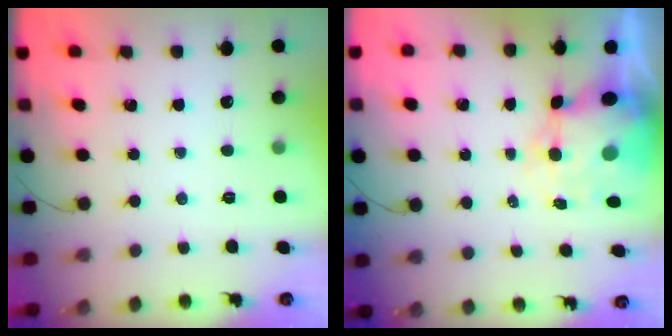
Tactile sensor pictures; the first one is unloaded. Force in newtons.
{"total": 9.3, "press": 9.0, "slide": 2.4}